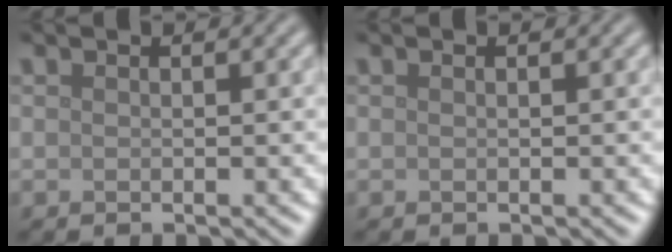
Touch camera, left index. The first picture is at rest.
{"total": 0.0}